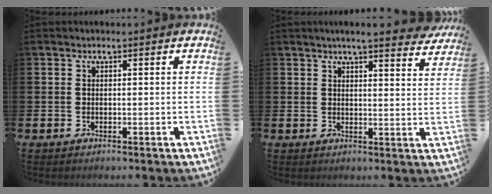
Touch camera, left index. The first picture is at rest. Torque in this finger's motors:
{"motor_torque": [1.04, -1.09, 0.57, 0.03]}